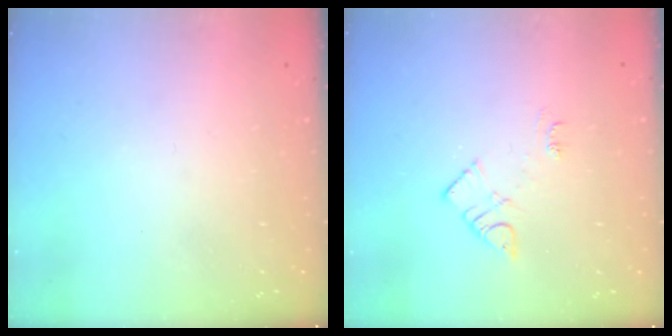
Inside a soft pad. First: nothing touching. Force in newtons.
{"total": 5.6, "press": 5.5, "slide": 0.6}